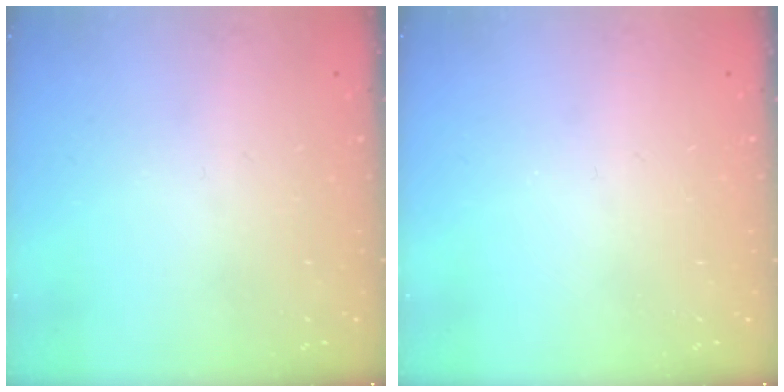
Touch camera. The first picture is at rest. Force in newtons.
{"total": 0.0}